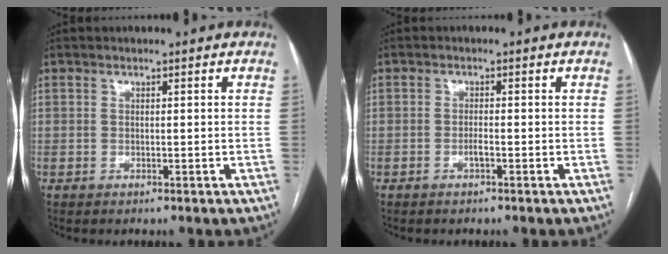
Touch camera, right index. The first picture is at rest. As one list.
[{"total": 1.1, "force": [-0.6, 0.0, 0.9], "torque": [-0.018, 0.002, -0.012]}]